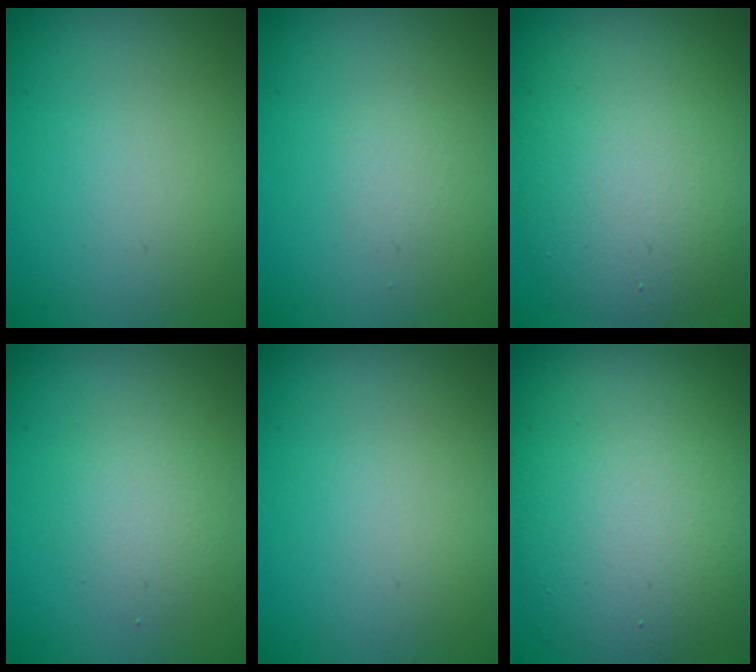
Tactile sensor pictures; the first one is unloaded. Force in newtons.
{"total": 0.0}
{"total": 9.0, "press": 8.9, "slide": 0.9}
{"total": 2.3, "press": 2.3, "slide": 0.1}
{"total": 0.0}
{"total": 11.1, "press": 11.1, "slide": 0.8}